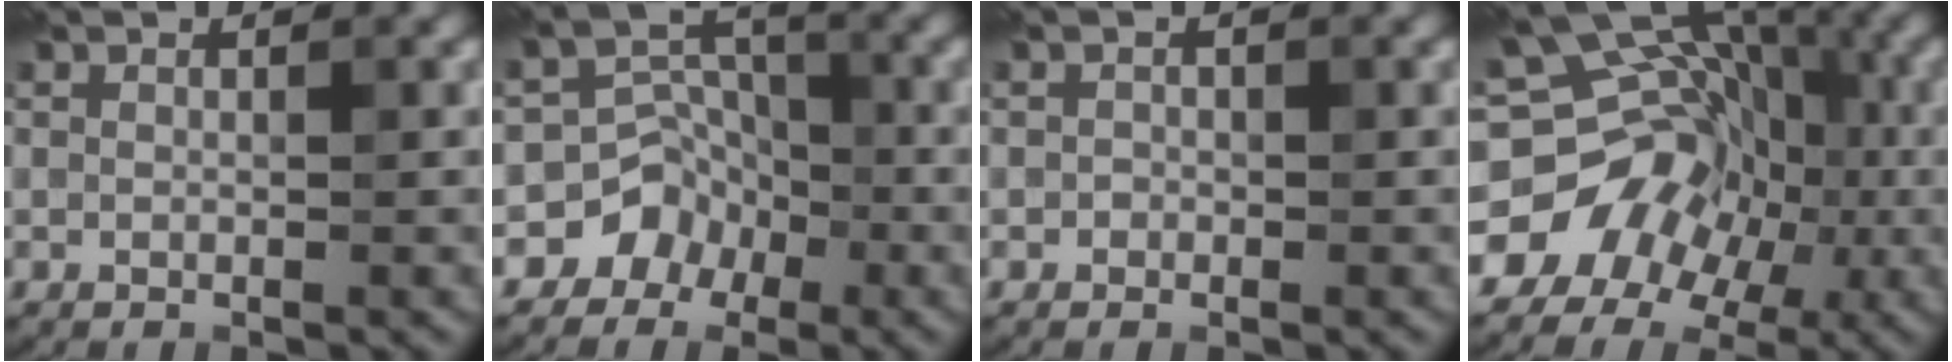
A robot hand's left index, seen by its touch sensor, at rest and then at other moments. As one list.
[{"total": 4.1, "force": [-2.3, 3.4, 0.2], "torque": [0.036, 0.024, -0.049]}, {"total": 0.5, "force": [-0.3, 0.5, -0.1], "torque": [0.004, 0.005, -0.008]}, {"total": 12.8, "force": [-4.1, 10.8, 5.5], "torque": [-0.073, 0.005, -0.082]}]